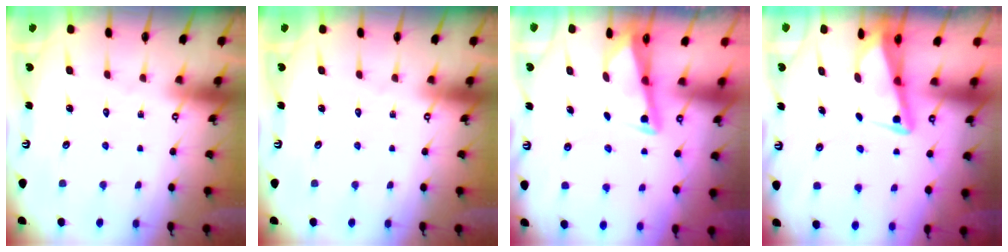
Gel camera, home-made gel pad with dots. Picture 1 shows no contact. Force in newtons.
{"total": 0.0}
{"total": 2.6, "press": 2.6, "slide": 0.1}
{"total": 2.9, "press": 2.9, "slide": 0.3}